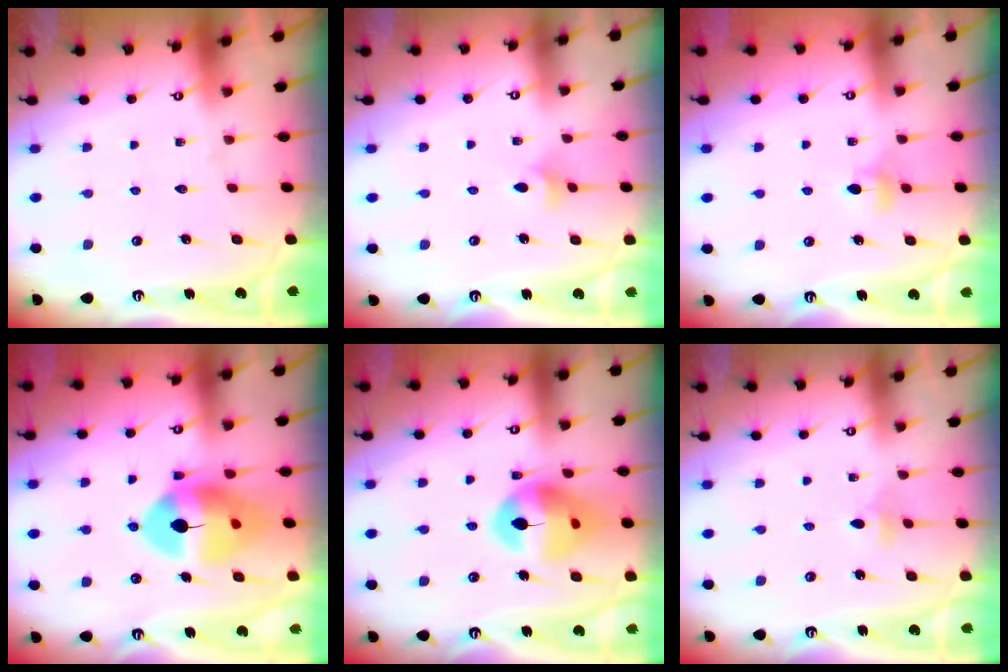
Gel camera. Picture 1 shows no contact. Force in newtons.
{"total": 3.8, "press": 3.6, "slide": 1.1}
{"total": 3.8, "press": 3.7, "slide": 0.7}
{"total": 14.4, "press": 14.3, "slide": 2.2}
{"total": 14.4, "press": 14.3, "slide": 1.8}
{"total": 3.4, "press": 3.2, "slide": 1.1}